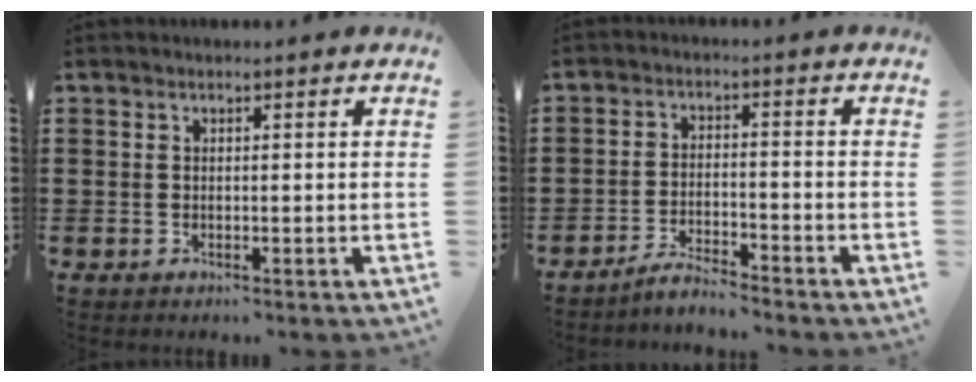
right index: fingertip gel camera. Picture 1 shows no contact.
{"total": 3.6, "force": [-3.5, 0.0, 0.8], "torque": [-0.024, 0.003, -0.074]}